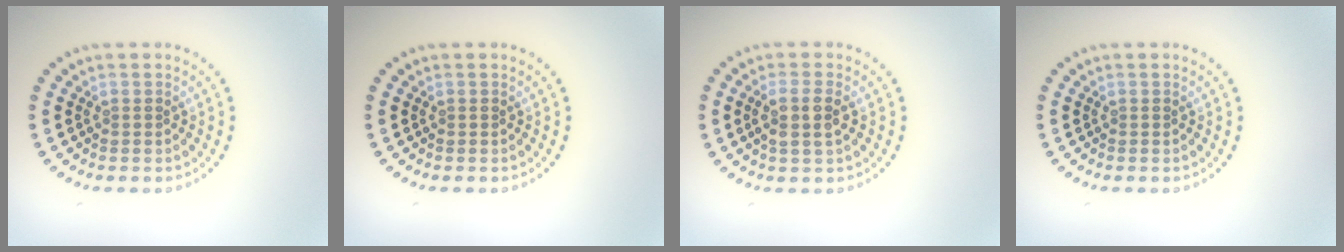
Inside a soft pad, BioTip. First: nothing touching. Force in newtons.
{"total": 0.0}
{"total": 2.5, "press": 2.2, "slide": 1.2}
{"total": 0.0}